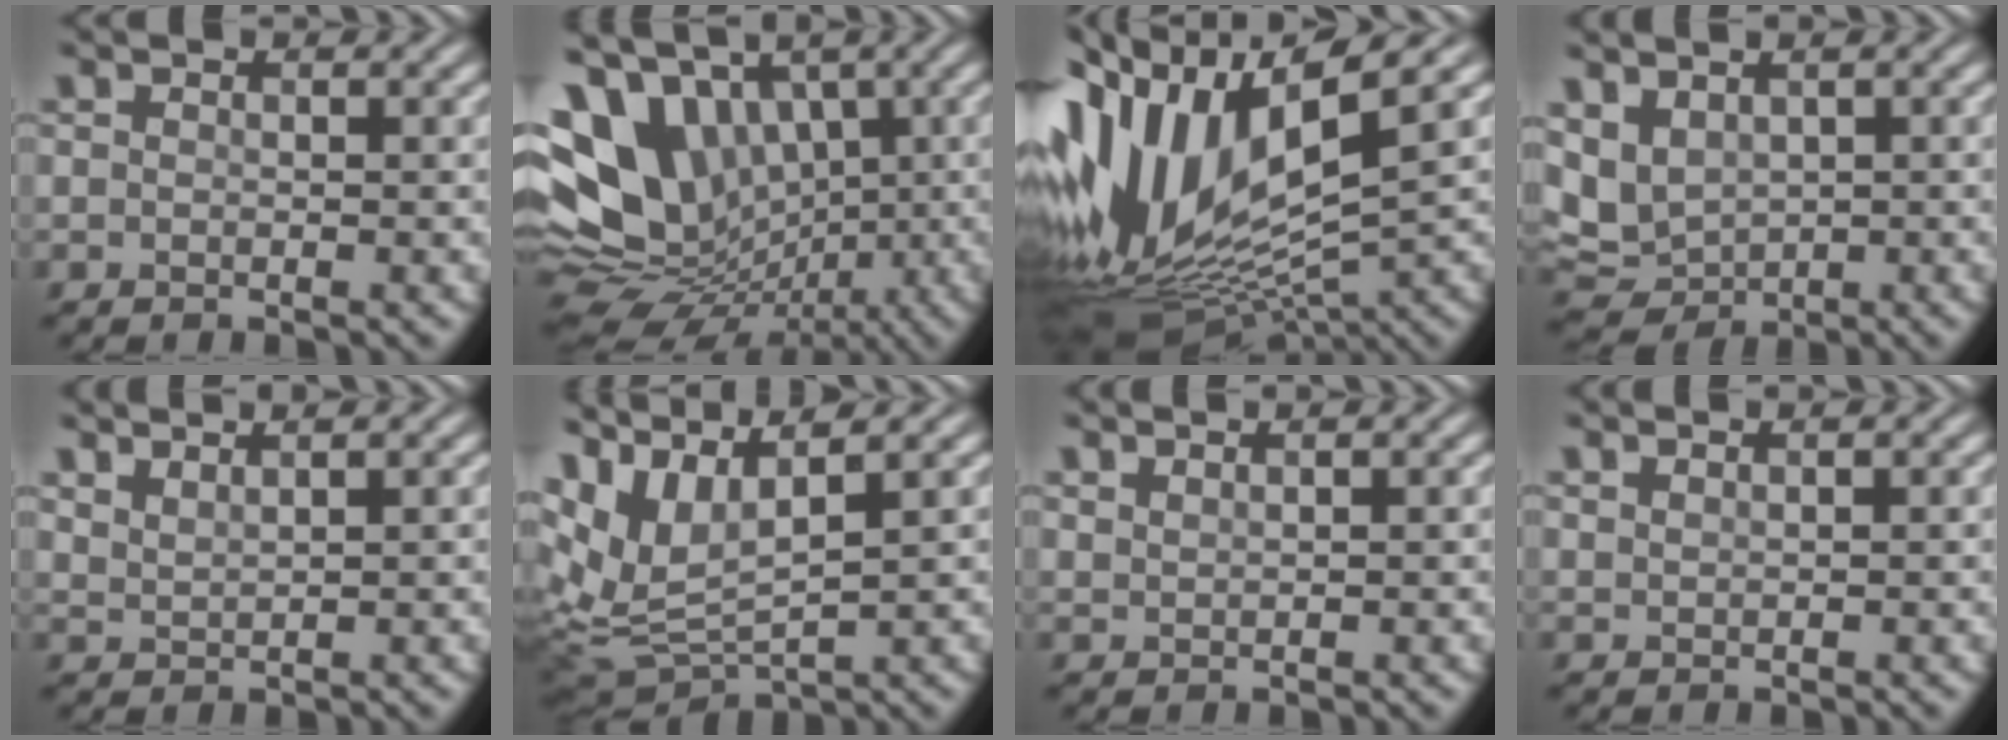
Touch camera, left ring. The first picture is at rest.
{"total": 12.1, "force": [1.7, 9.0, 8.0], "torque": [-0.165, -0.006, 0.032]}
{"total": 14.9, "force": [1.3, 6.8, 13.1], "torque": [-0.288, 0.006, 0.032]}
{"total": 4.1, "force": [1.2, 3.0, 2.5], "torque": [-0.060, -0.004, 0.027]}
{"total": 2.5, "force": [2.2, 0.6, 0.9], "torque": [-0.009, 0.006, 0.031]}
{"total": 8.7, "force": [4.1, 3.5, 6.8], "torque": [-0.176, 0.002, 0.088]}
{"total": 1.3, "force": [1.2, 0.2, 0.4], "torque": [-0.003, 0.001, 0.022]}
{"total": 1.0, "force": [1.0, 0.1, 0.3], "torque": [-0.003, -0.001, 0.017]}